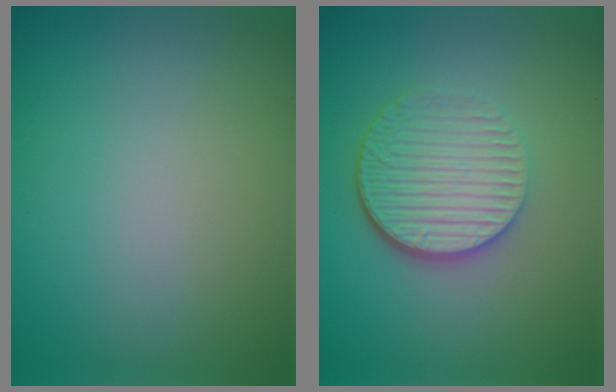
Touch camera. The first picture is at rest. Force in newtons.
{"total": 5.3, "press": 3.8, "slide": 3.6}